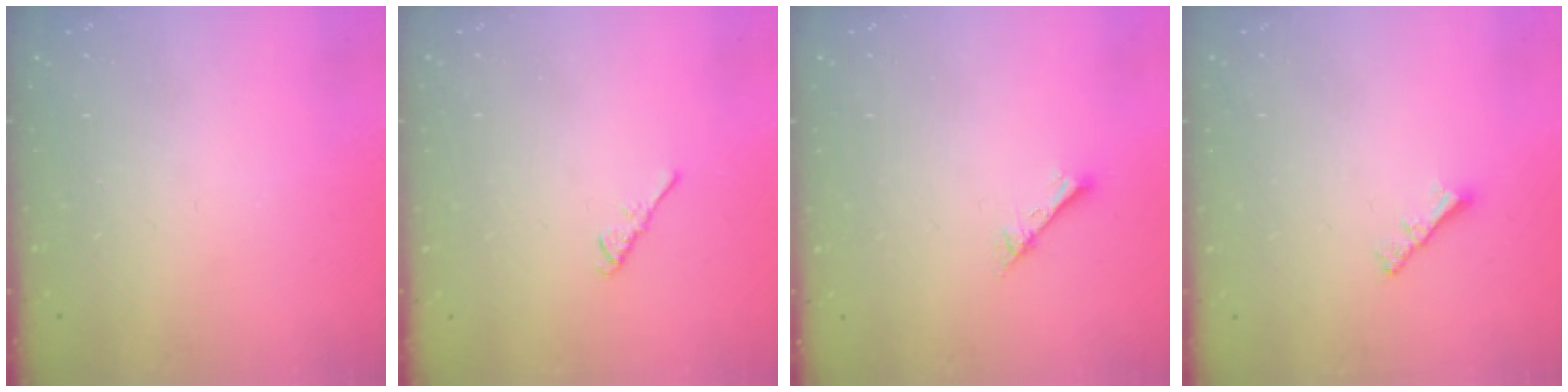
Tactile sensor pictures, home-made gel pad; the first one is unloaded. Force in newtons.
{"total": 2.6, "press": 2.6, "slide": 0.6}
{"total": 2.4, "press": 2.4, "slide": 0.3}
{"total": 2.2, "press": 2.1, "slide": 0.6}